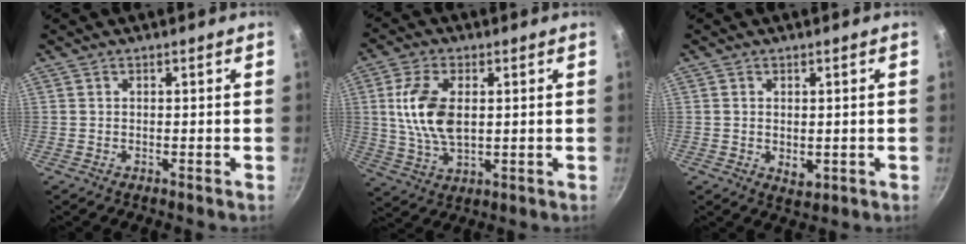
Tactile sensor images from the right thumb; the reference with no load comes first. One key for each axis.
{"total": 11.4, "fx": 1.7, "fy": 6.3, "fz": 9.3, "tx": -0.177, "ty": -0.006, "tz": 0.035}
{"total": 3.1, "fx": -0.1, "fy": 2.1, "fz": 2.3, "tx": -0.034, "ty": -0.009, "tz": 0.002}